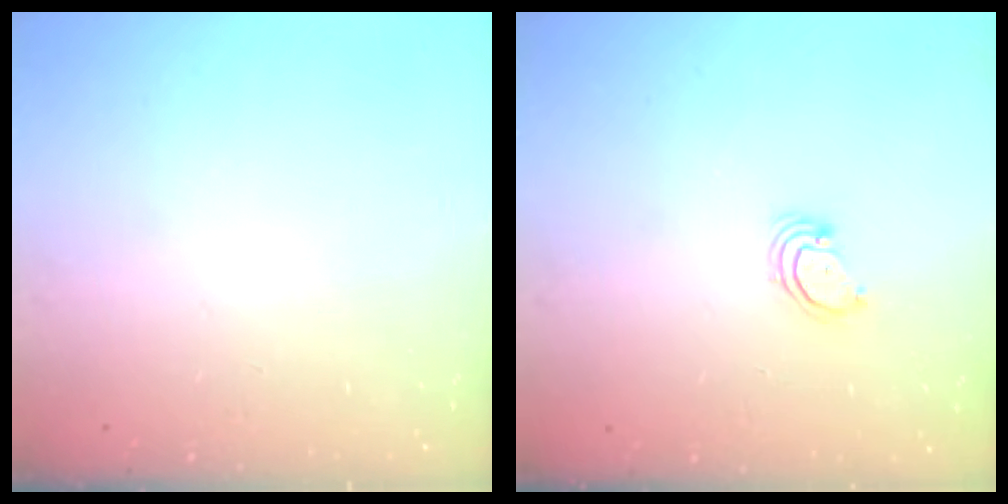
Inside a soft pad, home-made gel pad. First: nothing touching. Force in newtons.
{"total": 2.3, "press": 2.3, "slide": 0.2}